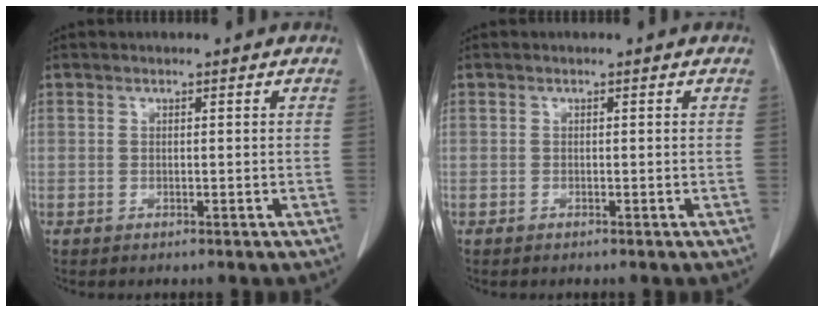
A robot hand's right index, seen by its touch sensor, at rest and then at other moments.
{"total": 0.0}